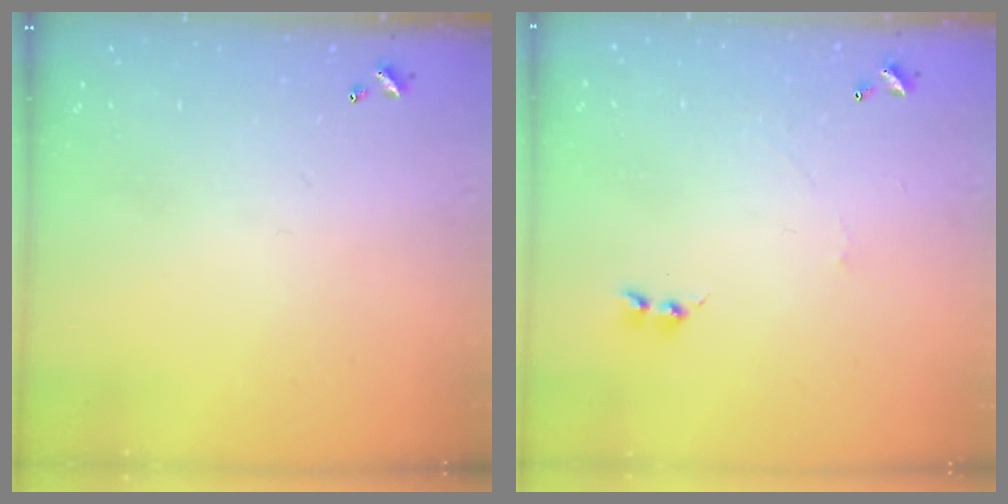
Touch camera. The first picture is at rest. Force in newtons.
{"total": 0.8, "press": 0.7, "slide": 0.5}